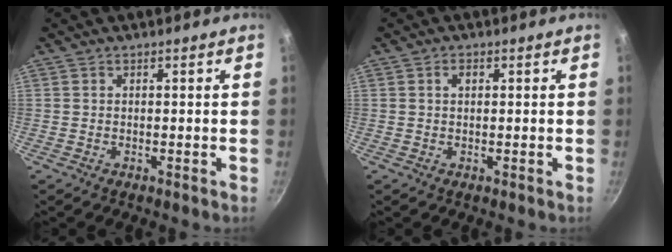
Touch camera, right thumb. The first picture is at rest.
{"total": 1.5, "force": [0.4, 1.0, 1.0], "torque": [-0.018, 0.003, 0.006]}